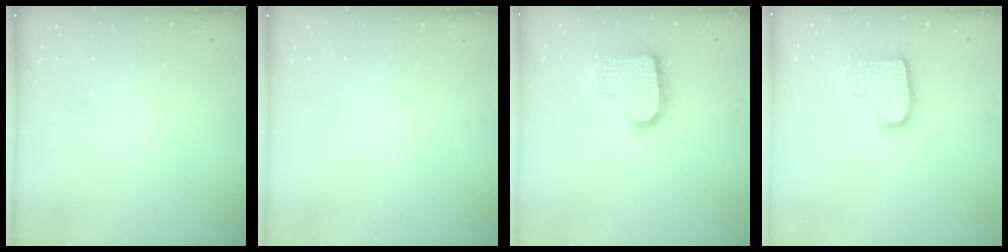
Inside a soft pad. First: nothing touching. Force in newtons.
{"total": 0.0}
{"total": 15.3, "press": 15.3, "slide": 1.1}
{"total": 12.8, "press": 12.8, "slide": 0.8}